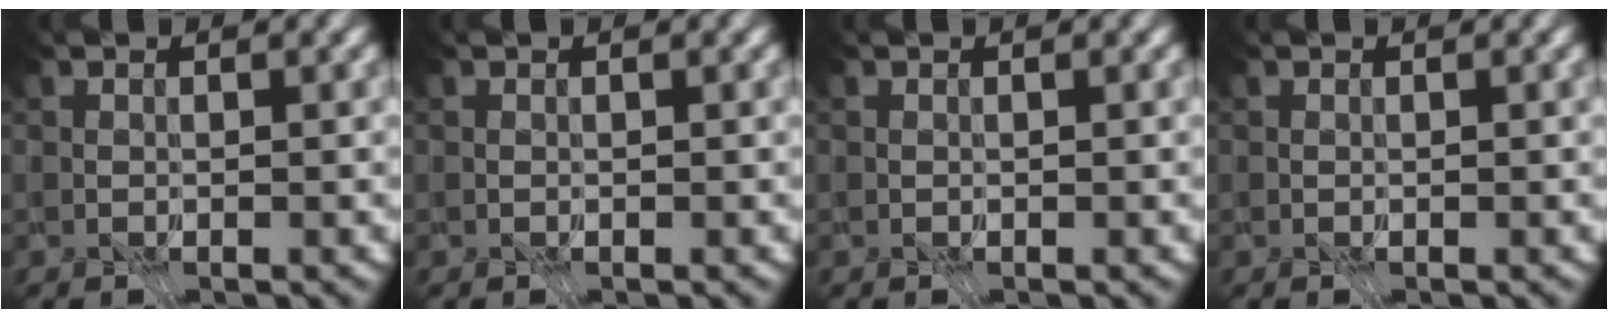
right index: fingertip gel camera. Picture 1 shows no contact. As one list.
[{"total": 0.0}, {"total": 0.0}, {"total": 0.0}]